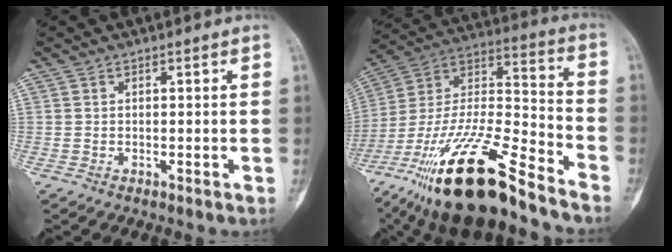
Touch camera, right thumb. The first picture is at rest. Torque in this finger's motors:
{"motor_torque": [3.58, 1.43, 1.27, -1.50, 0.71]}